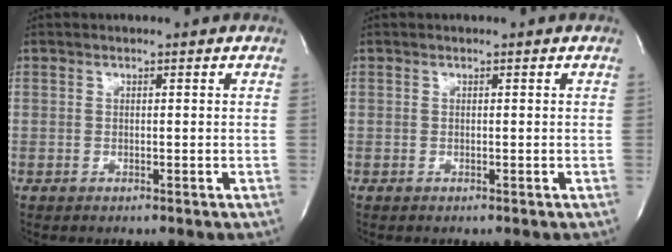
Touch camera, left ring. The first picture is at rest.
{"total": 0.0}